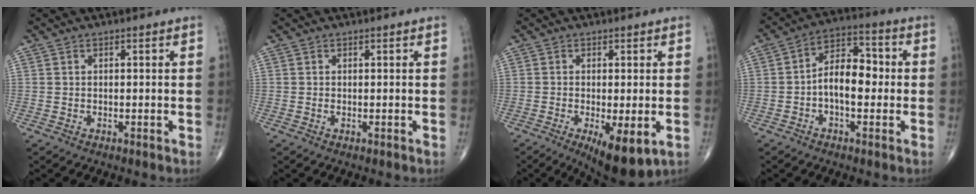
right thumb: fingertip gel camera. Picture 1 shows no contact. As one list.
[{"total": 0.0}, {"total": 9.3, "force": [-3.0, 3.0, 8.3], "torque": [-0.123, -0.020, -0.041]}, {"total": 9.6, "force": [-0.9, 5.4, 7.8], "torque": [-0.109, 0.034, -0.026]}]